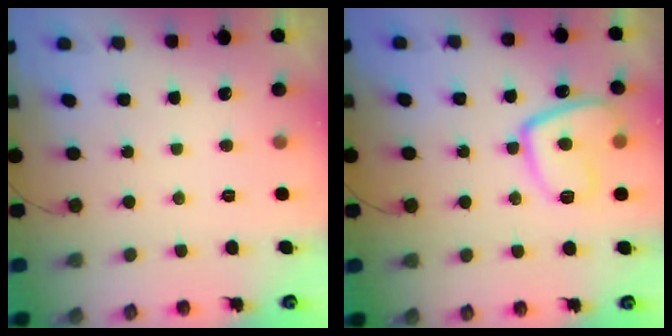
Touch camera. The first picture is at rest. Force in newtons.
{"total": 11.6, "press": 11.5, "slide": 1.5}